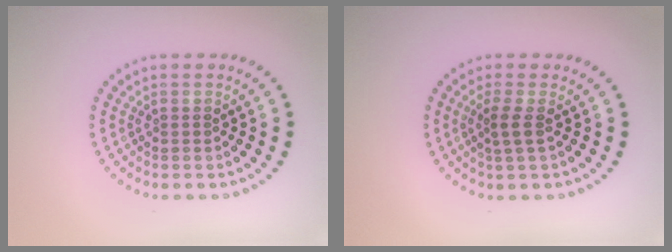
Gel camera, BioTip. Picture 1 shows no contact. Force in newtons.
{"total": 1.6, "press": 1.3, "slide": 0.9}